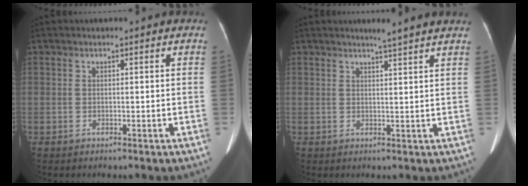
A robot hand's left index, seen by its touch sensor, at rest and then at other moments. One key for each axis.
{"total": 3.8, "fx": 3.2, "fy": -0.7, "fz": 1.8, "tx": -0.027, "ty": 0.001, "tz": 0.041}